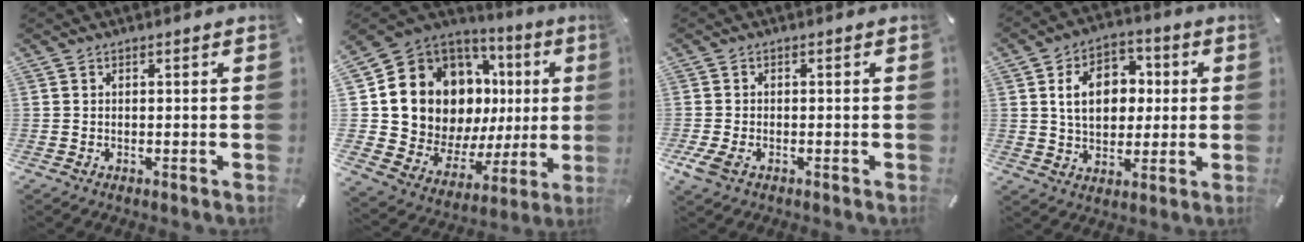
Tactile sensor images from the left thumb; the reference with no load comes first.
{"total": 16.2, "force": [5.7, 12.2, 9.0], "torque": [-0.152, -0.073, 0.124]}
{"total": 3.2, "force": [-1.6, 1.7, 2.1], "torque": [-0.060, -0.004, -0.034]}
{"total": 11.7, "force": [1.6, 9.1, 7.2], "torque": [-0.110, 0.009, 0.025]}